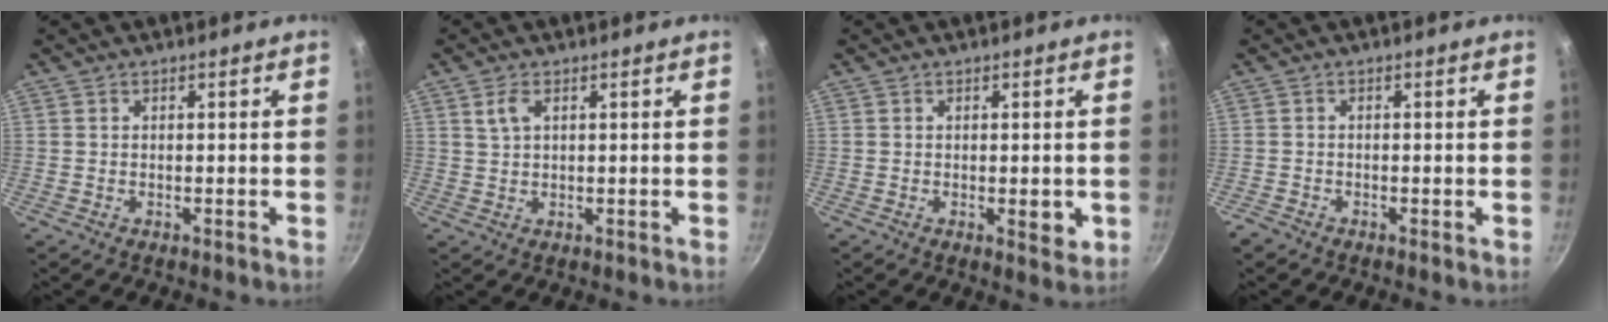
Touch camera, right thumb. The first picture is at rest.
{"total": 2.7, "force": [1.1, 1.4, 2.0], "torque": [-0.037, -0.002, 0.023]}
{"total": 3.2, "force": [-0.4, 1.5, 2.8], "torque": [-0.035, -0.007, -0.004]}
{"total": 1.2, "force": [-1.0, 0.6, 0.3], "torque": [-0.014, 0.003, -0.023]}